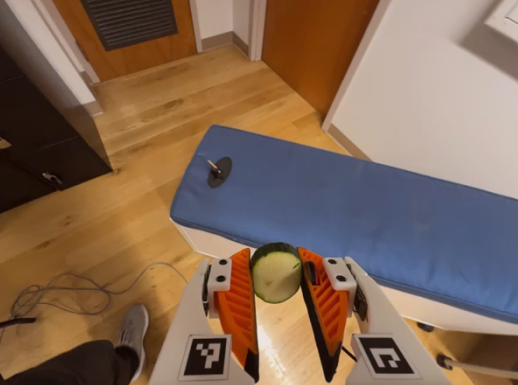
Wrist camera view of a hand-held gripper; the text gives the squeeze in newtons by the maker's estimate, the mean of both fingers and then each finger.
{"total": 9.5, "left": 9.2, "right": 9.8}